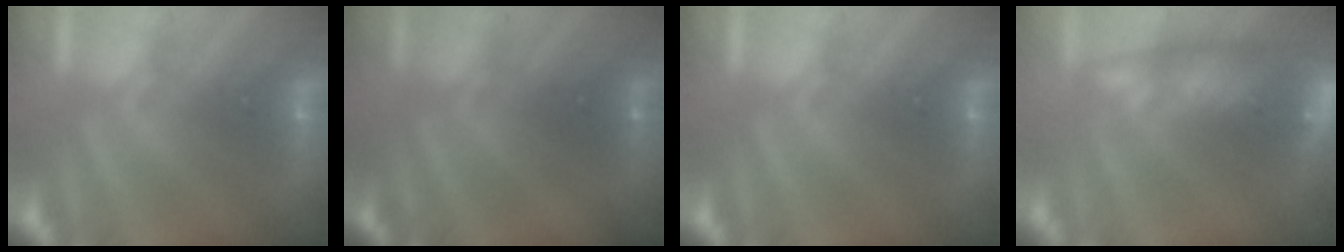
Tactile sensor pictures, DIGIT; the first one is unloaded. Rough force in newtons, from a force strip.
{"total": 2.1}
{"total": 0.0}
{"total": 9.2}